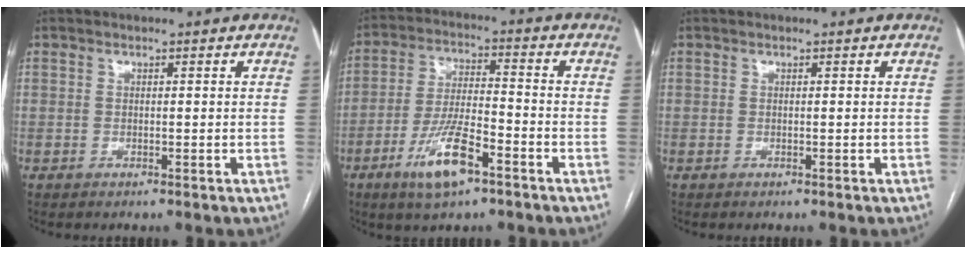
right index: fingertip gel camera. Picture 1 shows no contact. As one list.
[{"total": 10.1, "force": [-5.6, 2.2, 8.1], "torque": [-0.163, -0.008, -0.102]}, {"total": 0.0}]